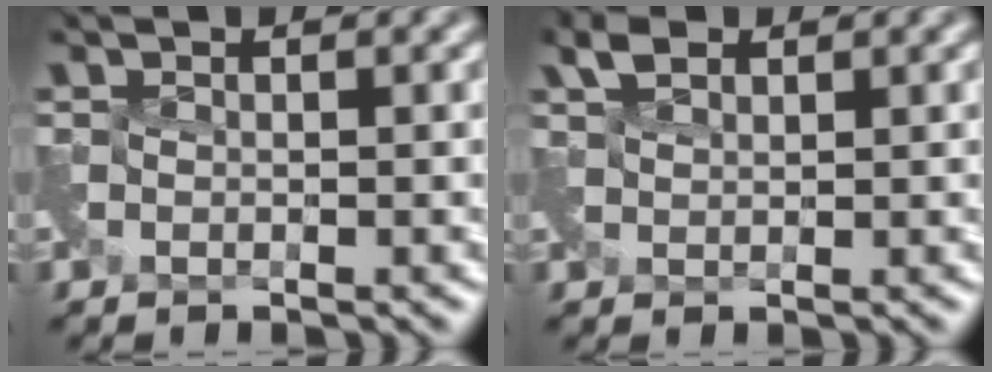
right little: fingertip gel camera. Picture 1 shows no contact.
{"total": 1.9, "force": [1.6, 0.6, 0.6], "torque": [-0.016, 0.007, 0.034]}